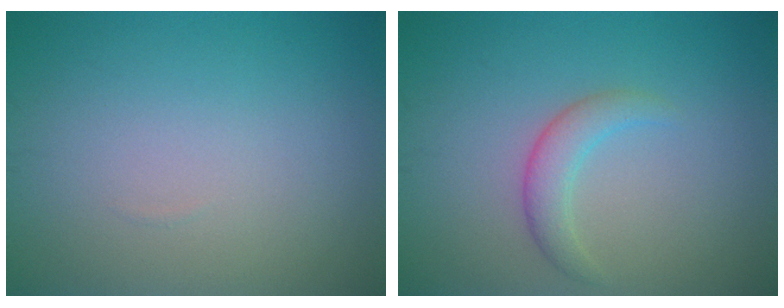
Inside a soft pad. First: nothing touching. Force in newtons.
{"total": 2.3, "press": 2.3, "slide": 0.2}